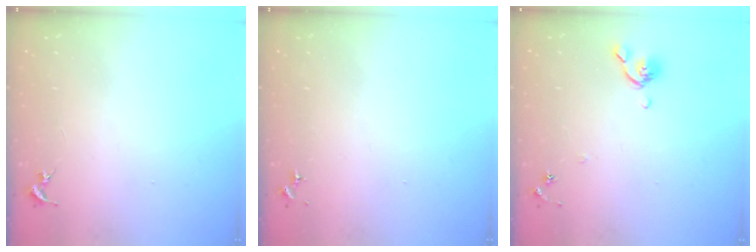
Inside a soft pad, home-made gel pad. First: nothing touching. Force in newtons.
{"total": 0.0}
{"total": 5.4, "press": 5.3, "slide": 1.1}